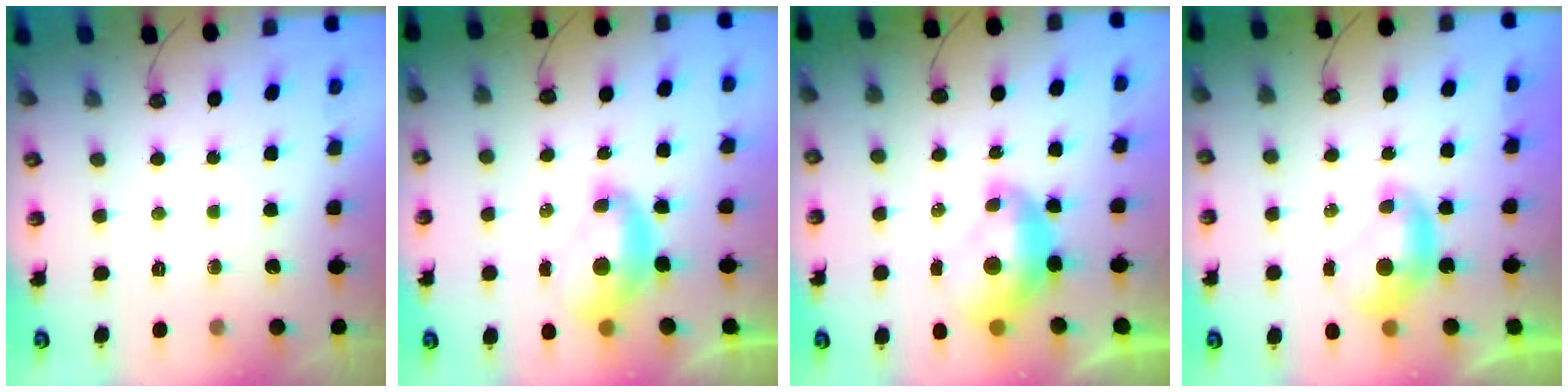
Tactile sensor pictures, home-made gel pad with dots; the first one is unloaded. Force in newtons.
{"total": 2.0, "press": 1.9, "slide": 0.7}
{"total": 2.4, "press": 2.3, "slide": 0.7}
{"total": 0.0}